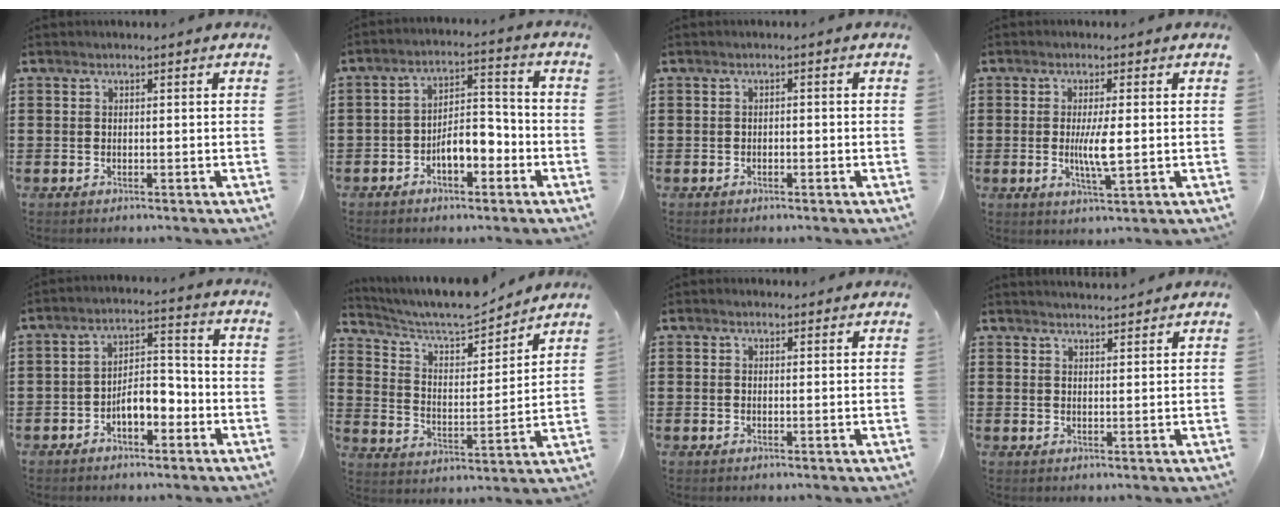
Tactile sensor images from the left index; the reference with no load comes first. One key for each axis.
{"total": 6.7, "fx": -3.4, "fy": 3.2, "fz": 4.8, "tx": -0.080, "ty": 0.013, "tz": -0.068}
{"total": 0.8, "fx": -0.7, "fy": 0.3, "fz": 0.3, "tx": -0.009, "ty": -0.002, "tz": -0.014}
{"total": 5.2, "fx": -0.1, "fy": 0.8, "fz": 5.1, "tx": -0.098, "ty": -0.004, "tz": -0.007}
{"total": 6.0, "fx": -3.2, "fy": 2.9, "fz": 4.2, "tx": -0.071, "ty": 0.011, "tz": -0.064}
{"total": 7.2, "fx": 6.7, "fy": 1.2, "fz": 2.2, "tx": -0.074, "ty": -0.045, "tz": 0.113}
{"total": 0.7, "fx": 0.5, "fy": 0.4, "fz": 0.2, "tx": -0.005, "ty": 0.003, "tz": 0.011}
{"total": 1.9, "fx": 1.9, "fy": 0.0, "fz": 0.1, "tx": -0.006, "ty": -0.002, "tz": 0.037}